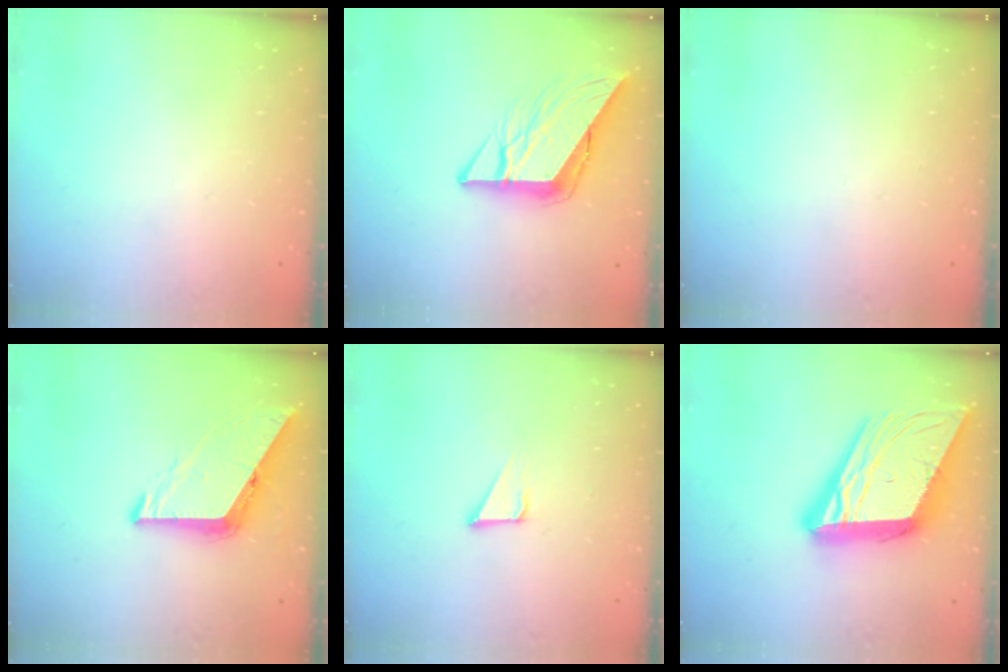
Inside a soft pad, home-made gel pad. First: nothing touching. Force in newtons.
{"total": 11.6, "press": 11.5, "slide": 1.4}
{"total": 0.0}
{"total": 7.9, "press": 7.9, "slide": 0.4}
{"total": 3.2, "press": 3.2, "slide": 0.1}
{"total": 27.2, "press": 26.9, "slide": 4.5}